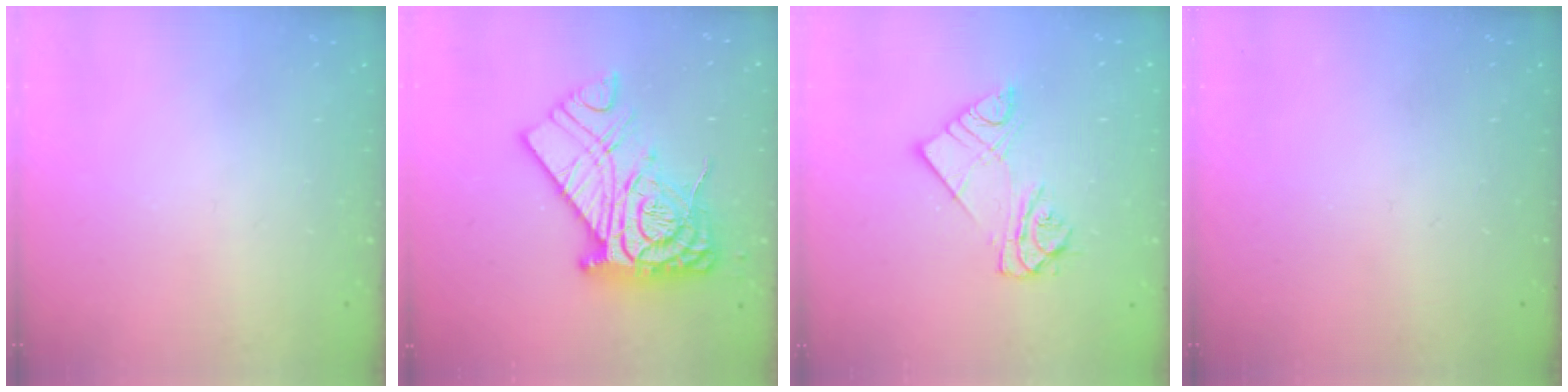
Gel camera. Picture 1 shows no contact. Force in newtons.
{"total": 18.8, "press": 18.7, "slide": 1.5}
{"total": 9.8, "press": 9.8, "slide": 0.7}
{"total": 0.0}